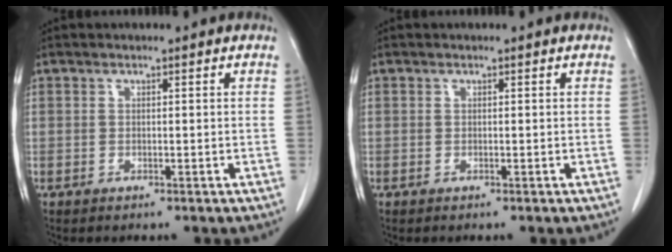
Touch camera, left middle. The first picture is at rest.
{"total": 0.0}